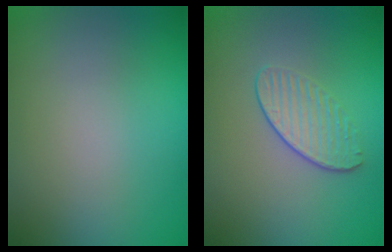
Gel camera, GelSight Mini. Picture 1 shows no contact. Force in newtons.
{"total": 1.9, "press": 1.5, "slide": 1.2}